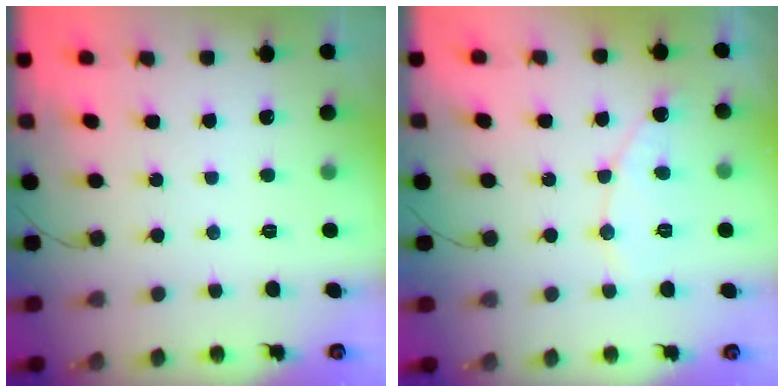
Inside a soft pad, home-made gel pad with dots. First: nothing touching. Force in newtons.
{"total": 6.9, "press": 6.9, "slide": 0.3}